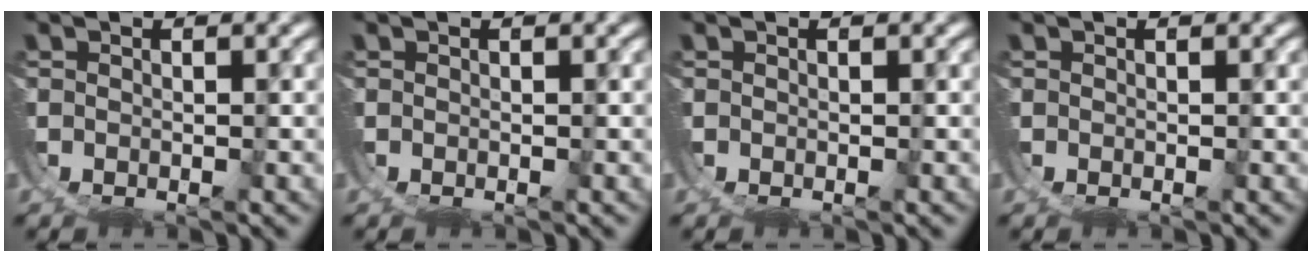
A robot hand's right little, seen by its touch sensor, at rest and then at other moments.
{"total": 0.0}
{"total": 0.0}
{"total": 0.0}